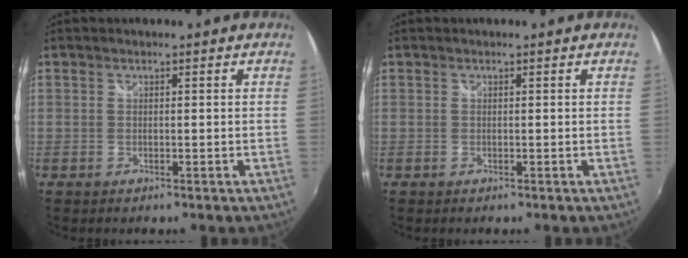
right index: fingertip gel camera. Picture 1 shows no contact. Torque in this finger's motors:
{"motor_torque": [0.00, 0.00, 0.00, 0.00]}